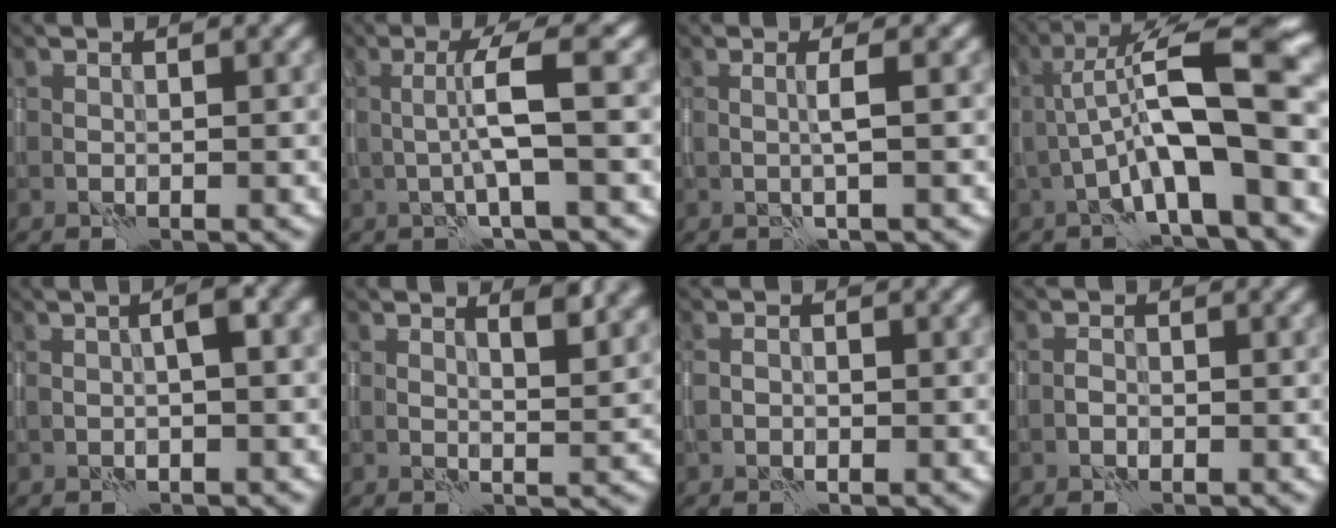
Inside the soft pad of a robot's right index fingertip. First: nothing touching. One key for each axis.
{"total": 3.9, "fx": -0.2, "fy": 0.3, "fz": 3.9, "tx": -0.067, "ty": 0.007, "tz": -0.005}
{"total": 1.5, "fx": -0.2, "fy": 0.1, "fz": 1.5, "tx": -0.029, "ty": 0.002, "tz": -0.006}
{"total": 10.6, "fx": -0.8, "fy": 2.5, "fz": 10.3, "tx": -0.175, "ty": 0.026, "tz": -0.016}
{"total": 3.9, "fx": 0.4, "fy": 1.0, "fz": 3.7, "tx": -0.058, "ty": 0.013, "tz": 0.005}
{"total": 3.2, "fx": 1.8, "fy": 0.9, "fz": 2.5, "tx": -0.033, "ty": -0.001, "tz": 0.027}
{"total": 1.1, "fx": -0.4, "fy": 0.8, "fz": 0.7, "tx": -0.012, "ty": -0.001, "tz": -0.003}
{"total": 0.8, "fx": -0.5, "fy": 0.6, "fz": 0.3, "tx": -0.004, "ty": 0.000, "tz": -0.010}